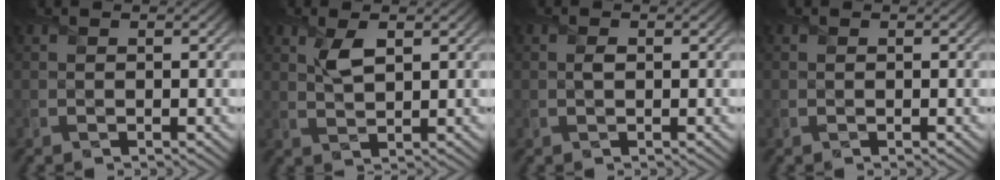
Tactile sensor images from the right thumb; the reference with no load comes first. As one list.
[{"total": 3.3, "force": [1.6, 1.2, 2.6], "torque": [-0.058, 0.003, 0.030]}, {"total": 0.7, "force": [0.1, 0.4, 0.6], "torque": [-0.014, 0.000, 0.001]}, {"total": 0.0}]